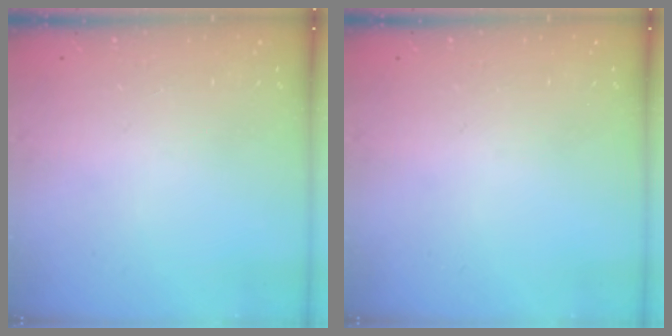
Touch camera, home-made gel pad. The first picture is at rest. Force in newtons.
{"total": 0.0}